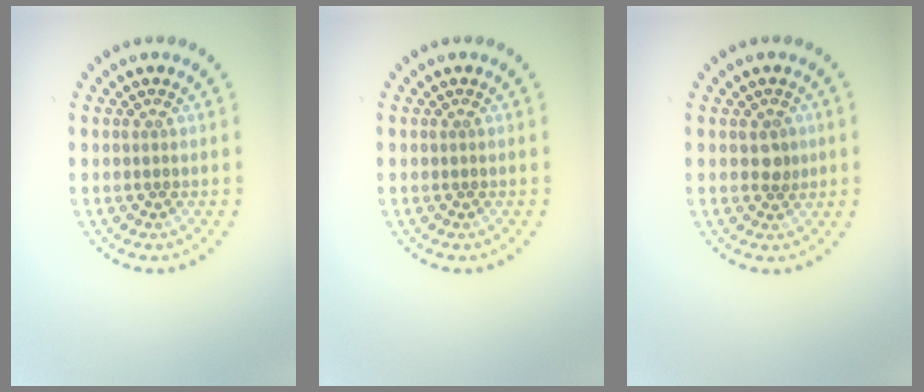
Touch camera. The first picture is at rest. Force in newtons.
{"total": 0.0}
{"total": 1.5, "press": 1.3, "slide": 0.6}